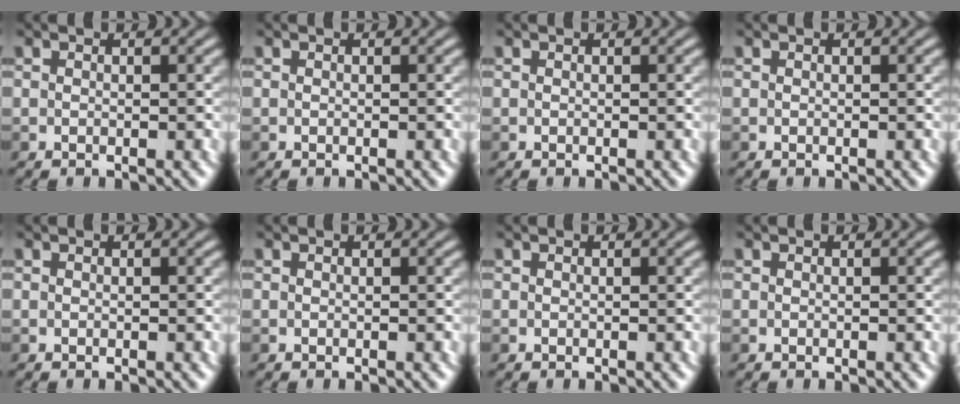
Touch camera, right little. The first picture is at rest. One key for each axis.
{"total": 0.0}
{"total": 0.0}
{"total": 0.0}
{"total": 0.0}
{"total": 0.0}
{"total": 0.0}
{"total": 0.0}